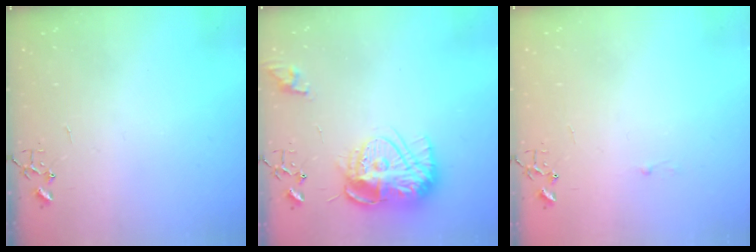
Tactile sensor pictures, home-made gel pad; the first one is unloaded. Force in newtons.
{"total": 15.8, "press": 15.7, "slide": 1.4}
{"total": 1.8, "press": 1.8, "slide": 0.2}